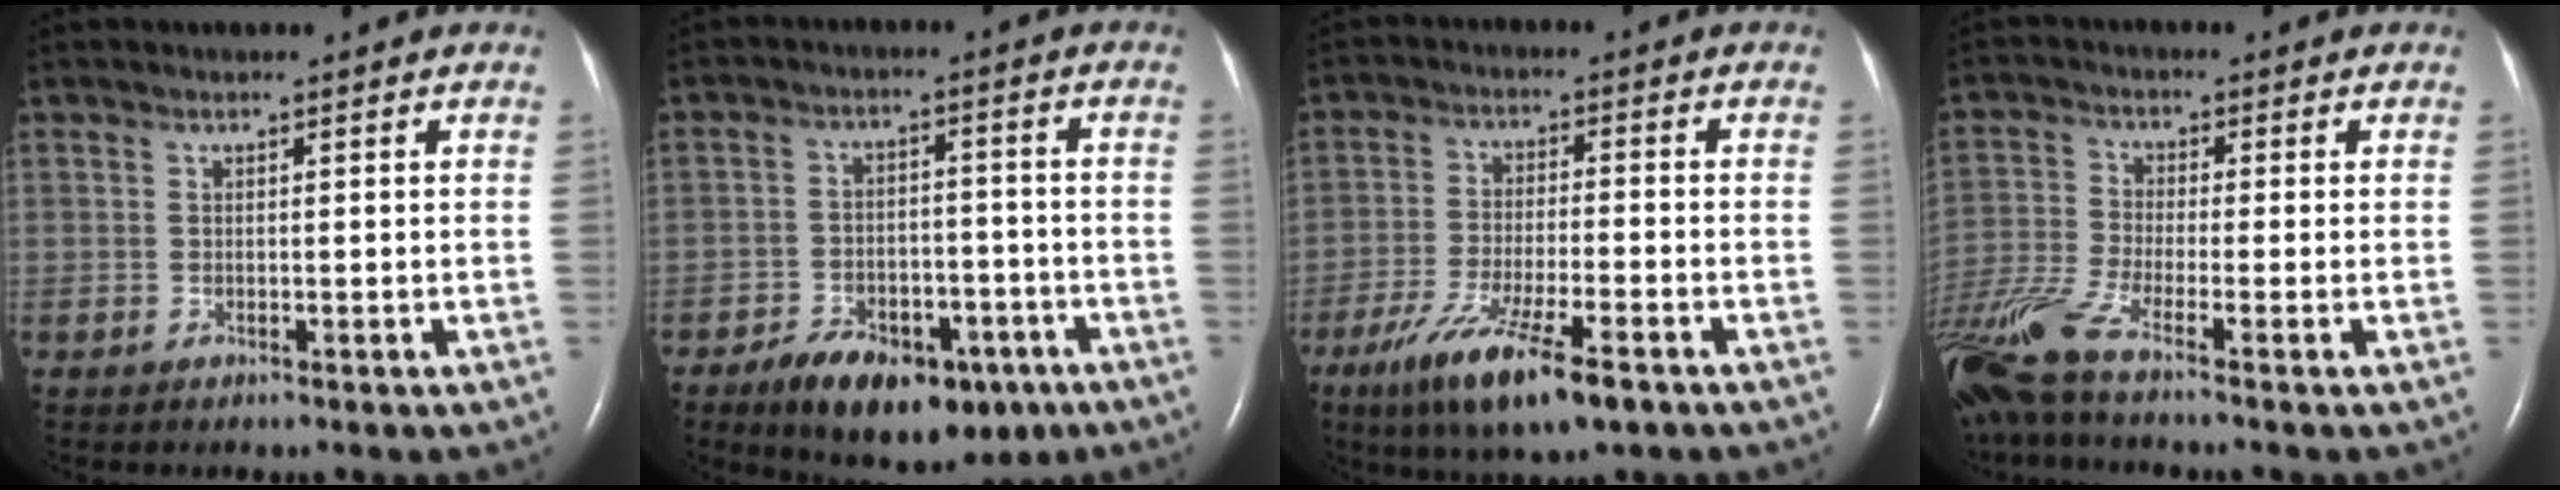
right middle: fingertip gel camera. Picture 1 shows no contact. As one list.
[{"total": 13.4, "force": [-8.4, 6.8, 7.9], "torque": [-0.111, 0.007, -0.123]}, {"total": 11.7, "force": [-7.1, 1.9, 9.1], "torque": [-0.169, -0.027, -0.119]}, {"total": 8.2, "force": [-6.4, -0.8, 5.1], "torque": [-0.120, -0.030, -0.130]}]